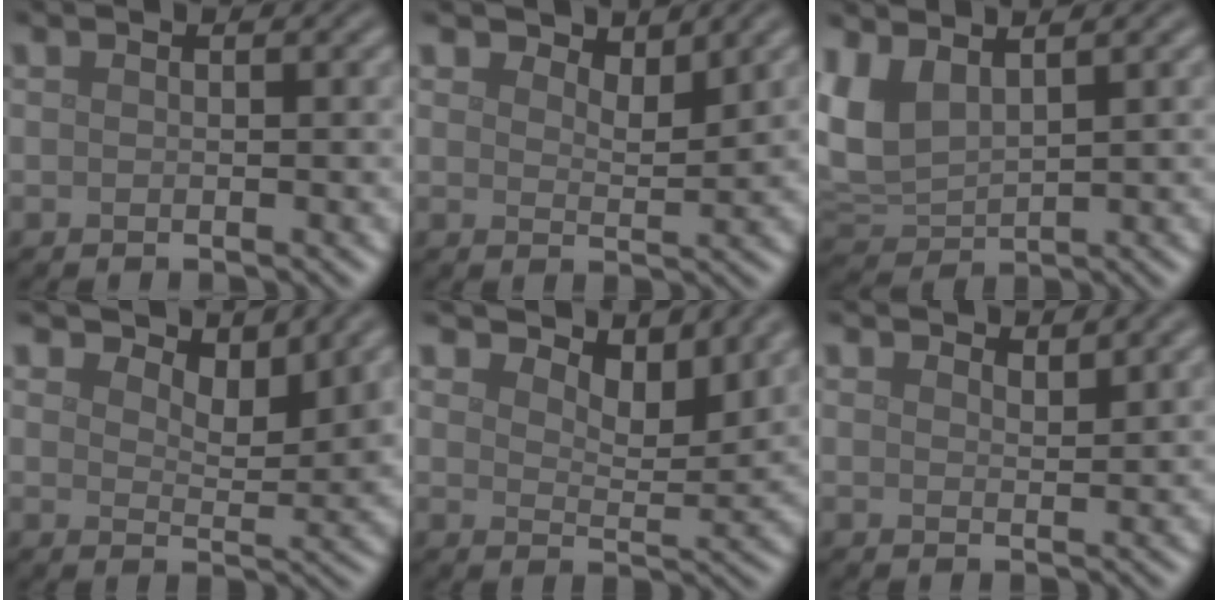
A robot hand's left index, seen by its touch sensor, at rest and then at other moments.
{"total": 2.6, "force": [2.4, 0.7, 0.8], "torque": [-0.012, -0.002, 0.034]}
{"total": 4.3, "force": [2.1, 2.2, 3.0], "torque": [-0.078, 0.004, 0.047]}
{"total": 4.1, "force": [3.6, 1.3, 1.7], "torque": [-0.032, -0.003, 0.052]}
{"total": 5.1, "force": [4.6, 1.4, 1.9], "torque": [-0.038, -0.001, 0.067]}
{"total": 1.8, "force": [1.7, 0.3, 0.5], "torque": [-0.008, 0.001, 0.026]}